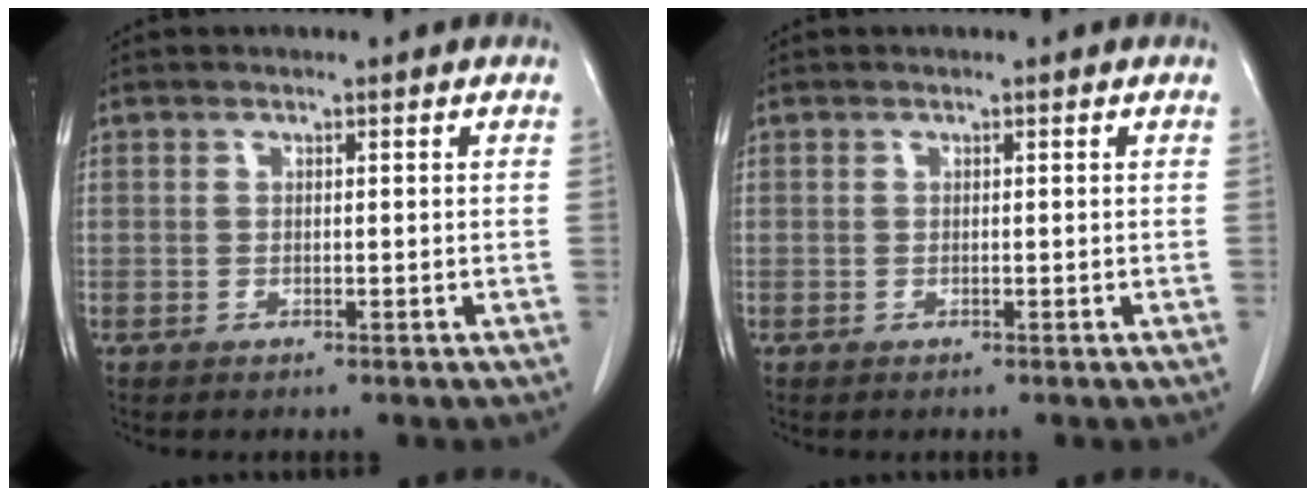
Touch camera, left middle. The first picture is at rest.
{"total": 0.0}